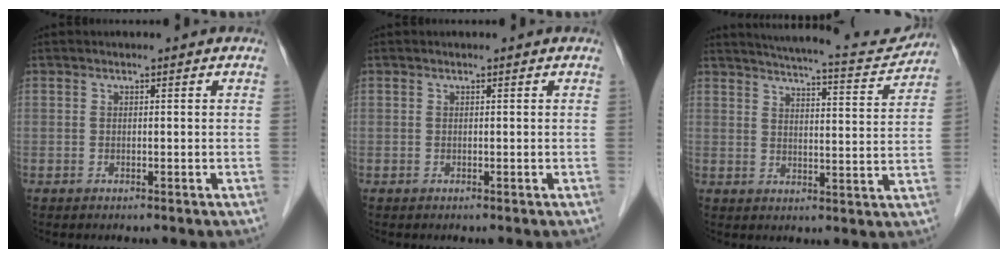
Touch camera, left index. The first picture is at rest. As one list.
[{"total": 0.0}, {"total": 14.1, "force": [13.4, 0.6, 4.4], "torque": [-0.067, -0.017, 0.169]}]